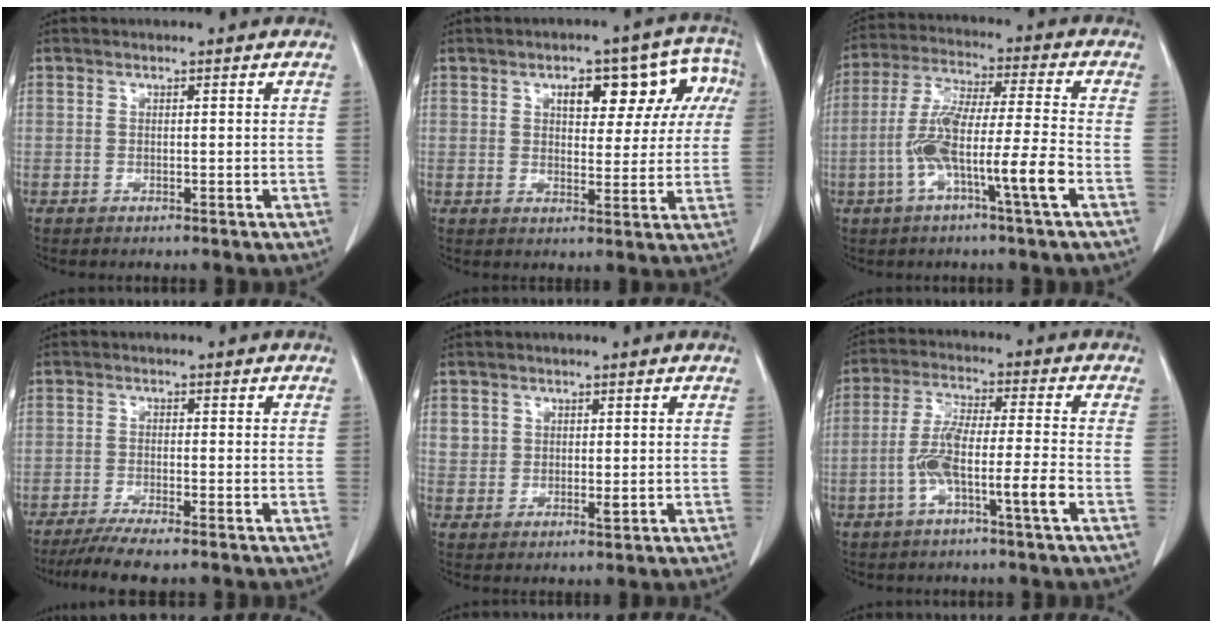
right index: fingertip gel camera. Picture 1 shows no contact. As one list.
[{"total": 11.1, "force": [4.0, 5.3, 9.0], "torque": [-0.097, 0.037, 0.050]}, {"total": 11.8, "force": [-4.1, 0.1, 11.0], "torque": [-0.217, 0.008, -0.078]}, {"total": 6.4, "force": [-5.2, 0.1, 3.7], "torque": [-0.058, -0.016, -0.086]}, {"total": 3.2, "force": [1.0, 2.7, 1.4], "torque": [-0.016, -0.004, 0.021]}, {"total": 8.6, "force": [-3.3, 0.2, 7.9], "torque": [-0.158, 0.012, -0.061]}]